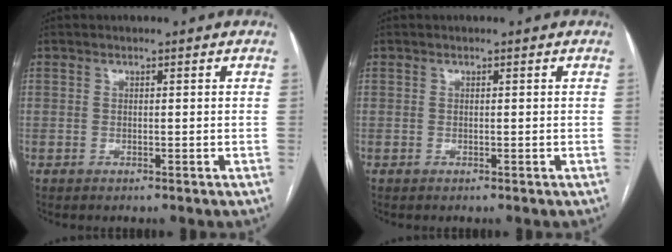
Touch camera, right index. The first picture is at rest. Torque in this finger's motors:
{"motor_torque": [0.01, 0.01, 0.00, 0.00]}